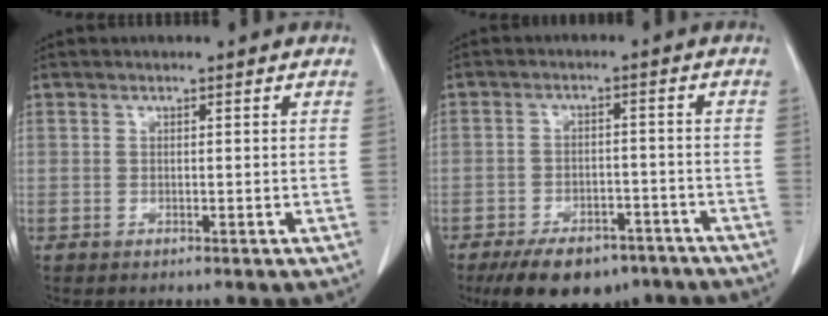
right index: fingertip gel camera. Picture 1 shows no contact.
{"total": 11.6, "force": [-8.5, 5.7, 5.5], "torque": [-0.081, 0.002, -0.129]}